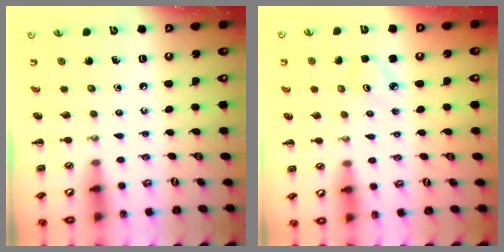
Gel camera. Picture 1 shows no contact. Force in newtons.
{"total": 2.7, "press": 2.6, "slide": 0.8}